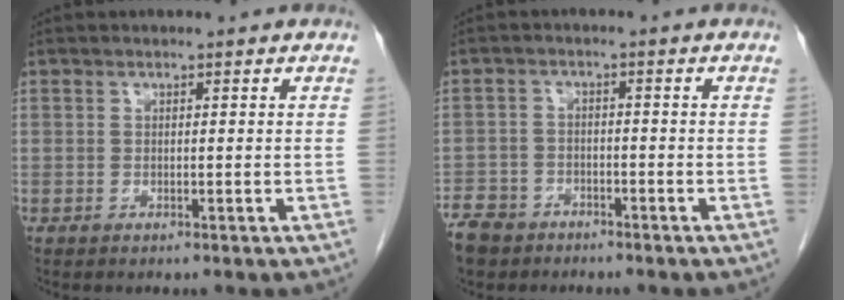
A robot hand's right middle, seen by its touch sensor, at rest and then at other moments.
{"total": 6.5, "force": [-5.1, 3.9, 1.3], "torque": [-0.033, 0.000, -0.093]}